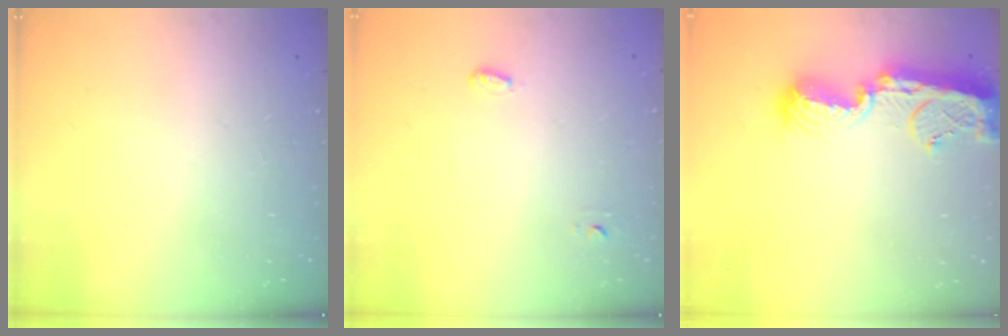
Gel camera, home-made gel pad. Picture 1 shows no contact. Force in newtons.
{"total": 2.8, "press": 2.7, "slide": 0.6}
{"total": 12.6, "press": 12.5, "slide": 1.0}